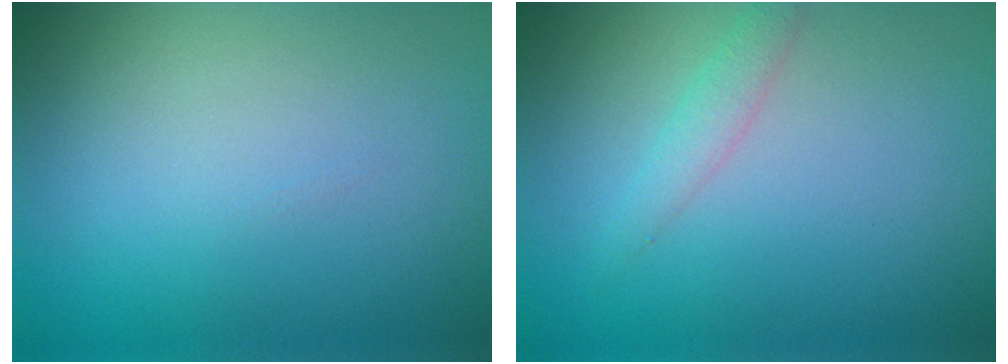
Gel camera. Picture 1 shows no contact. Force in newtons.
{"total": 1.5, "press": 1.5, "slide": 0.0}